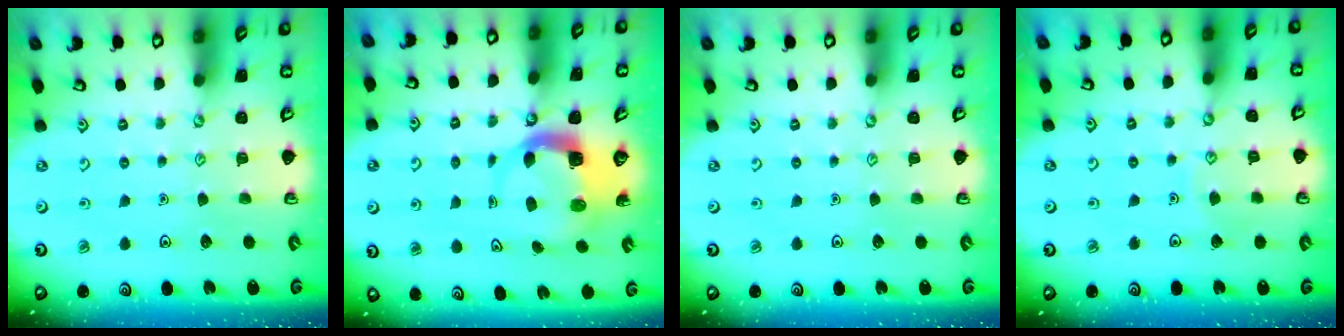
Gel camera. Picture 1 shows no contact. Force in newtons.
{"total": 5.3, "press": 5.2, "slide": 0.7}
{"total": 0.0}
{"total": 4.8, "press": 4.8, "slide": 0.2}